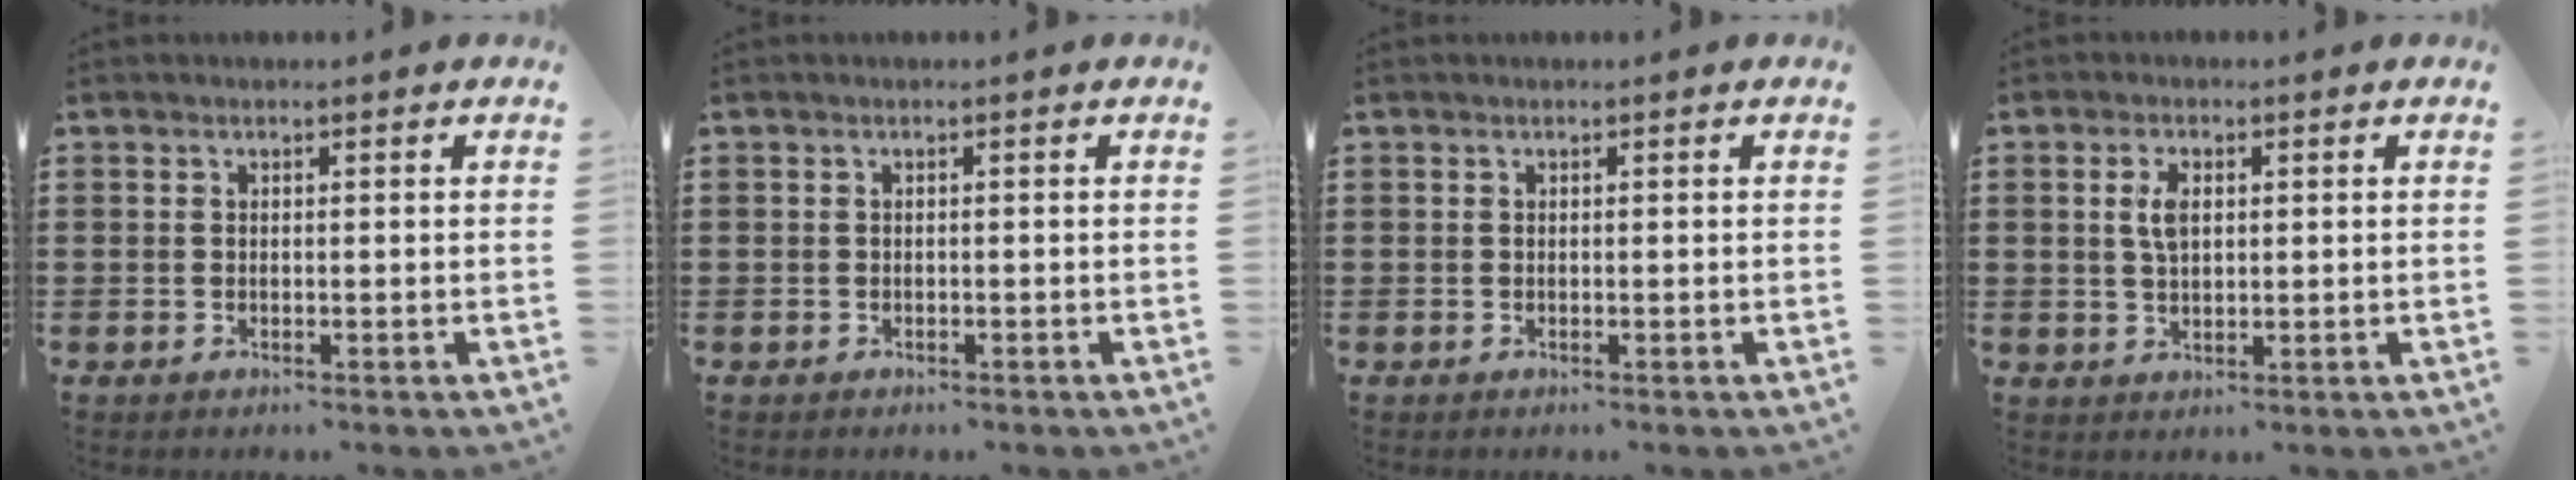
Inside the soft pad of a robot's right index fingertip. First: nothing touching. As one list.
[{"total": 0.5, "force": [-0.3, 0.4, 0.0], "torque": [-0.001, 0.005, -0.008]}, {"total": 0.0}, {"total": 3.7, "force": [0.8, 1.8, 3.1], "torque": [-0.066, 0.010, 0.012]}]